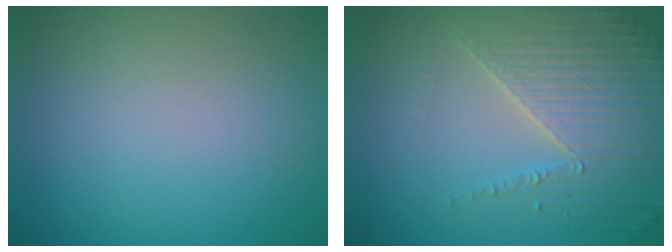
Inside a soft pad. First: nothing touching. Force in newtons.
{"total": 4.3, "press": 4.3, "slide": 0.6}